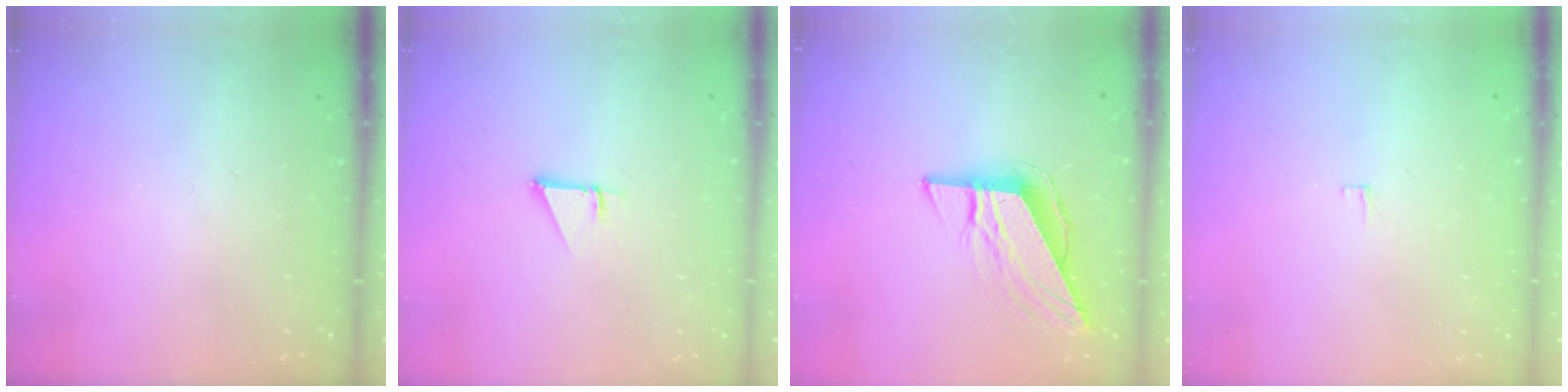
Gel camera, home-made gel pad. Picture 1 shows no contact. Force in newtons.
{"total": 1.0, "press": 1.0, "slide": 0.1}
{"total": 9.4, "press": 9.4, "slide": 0.4}
{"total": 3.8, "press": 3.8, "slide": 0.3}